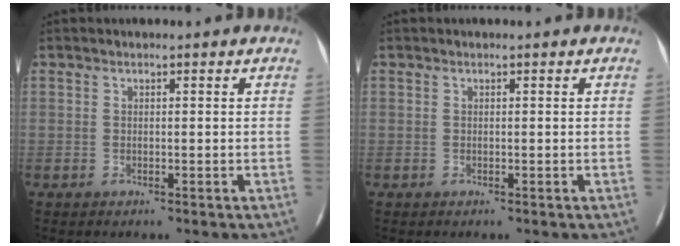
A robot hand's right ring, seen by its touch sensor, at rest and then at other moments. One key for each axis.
{"total": 0.0}